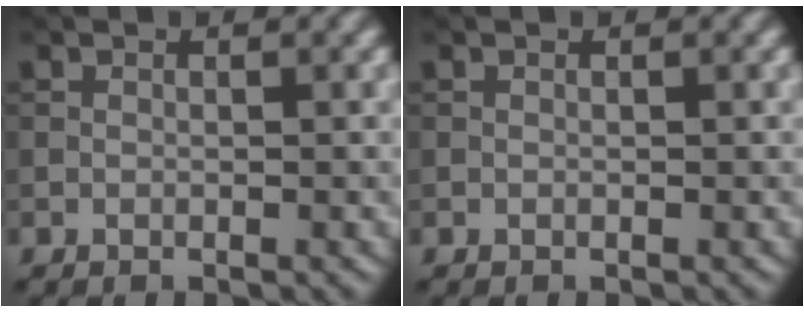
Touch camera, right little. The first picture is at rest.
{"total": 0.0}